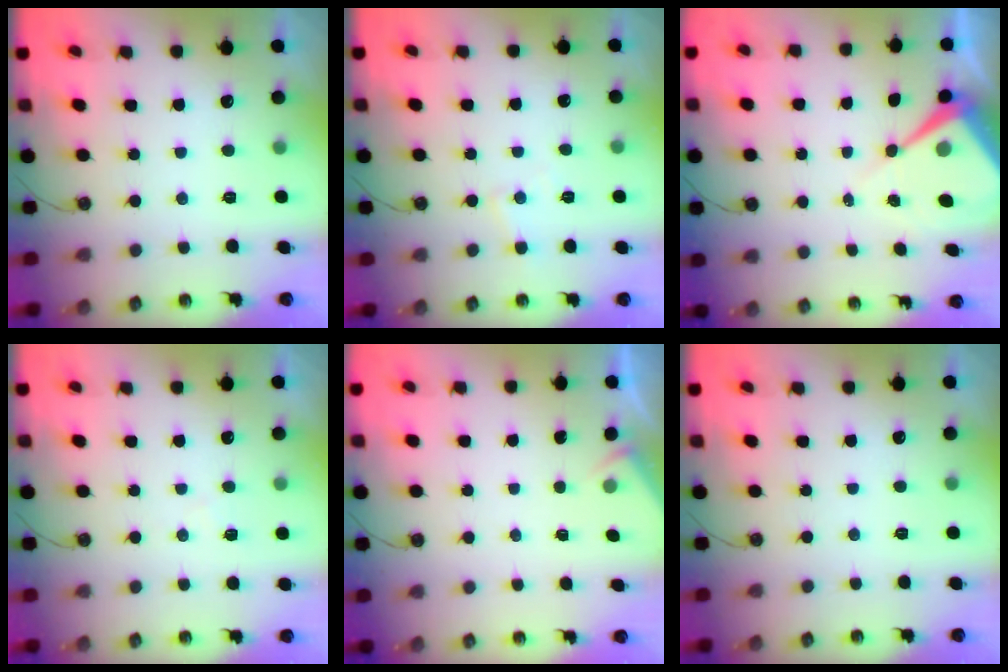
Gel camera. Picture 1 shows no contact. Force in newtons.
{"total": 5.0, "press": 5.0, "slide": 0.7}
{"total": 8.2, "press": 8.2, "slide": 0.6}
{"total": 5.5, "press": 5.5, "slide": 0.7}
{"total": 2.5, "press": 2.5, "slide": 0.4}
{"total": 0.0}